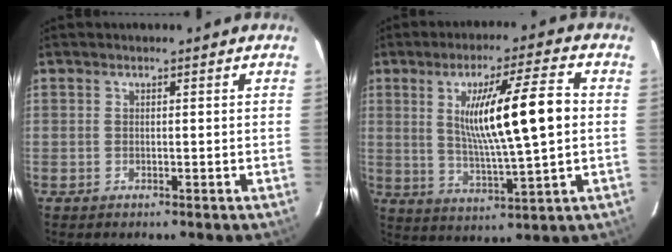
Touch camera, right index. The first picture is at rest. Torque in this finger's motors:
{"motor_torque": [1.15, 0.62, 0.66, 0.16]}